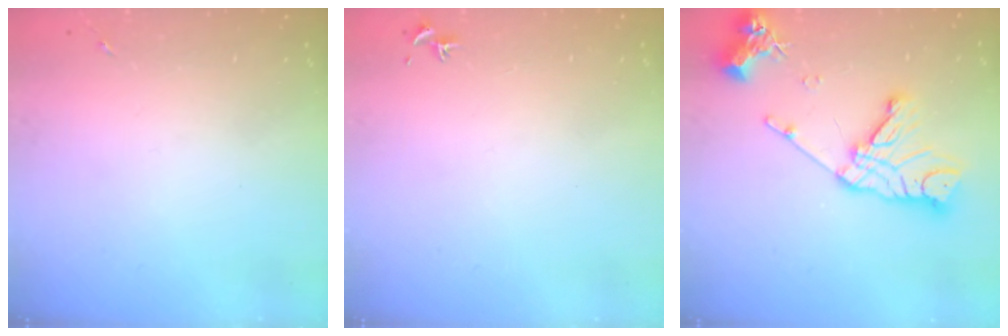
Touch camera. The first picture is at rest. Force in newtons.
{"total": 0.7, "press": 0.6, "slide": 0.5}
{"total": 17.2, "press": 17.1, "slide": 1.8}